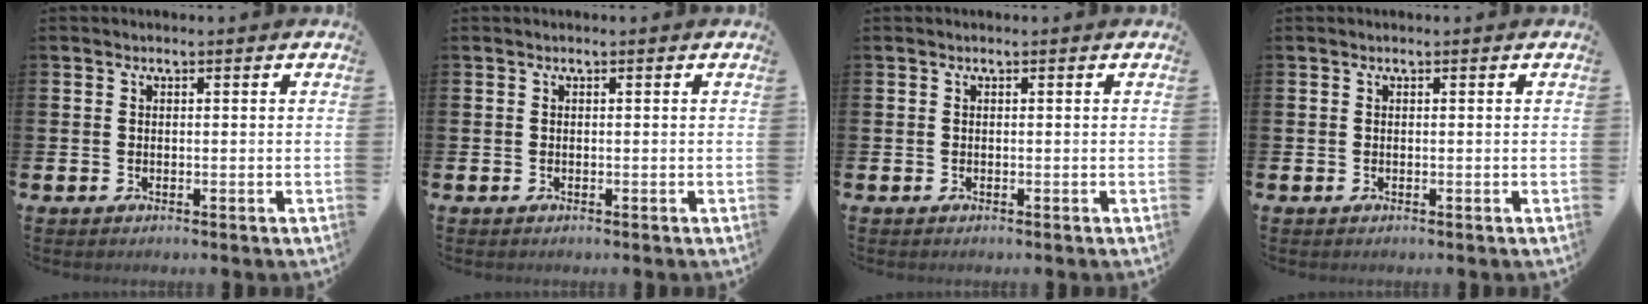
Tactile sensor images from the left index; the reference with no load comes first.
{"total": 0.0}
{"total": 0.0}
{"total": 0.0}